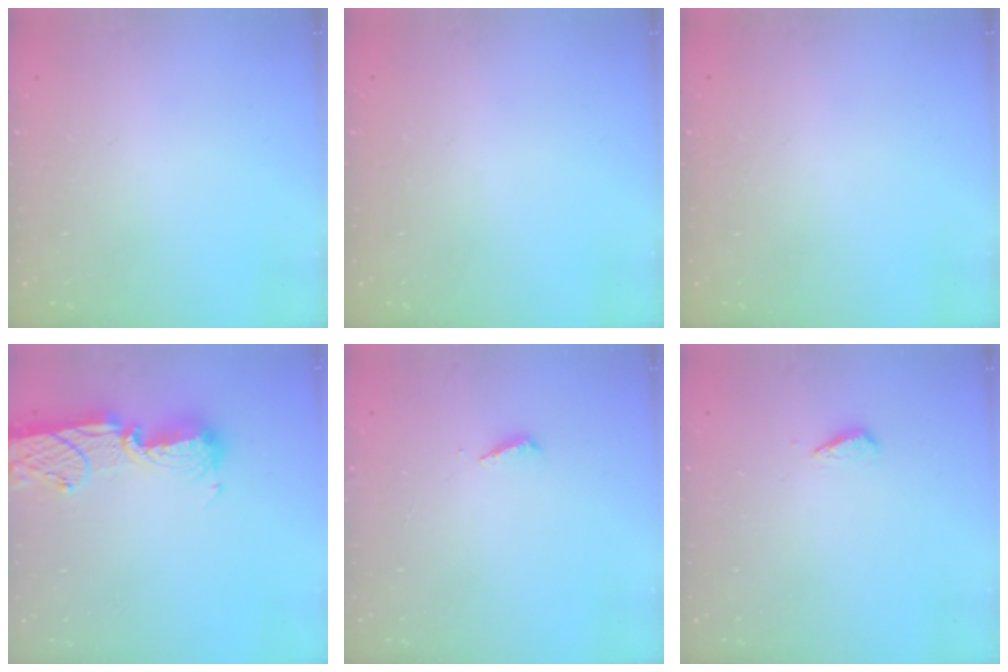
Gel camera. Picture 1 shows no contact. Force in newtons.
{"total": 0.0}
{"total": 0.0}
{"total": 15.3, "press": 14.8, "slide": 4.0}
{"total": 2.0, "press": 2.0, "slide": 0.2}
{"total": 2.7, "press": 2.7, "slide": 0.6}